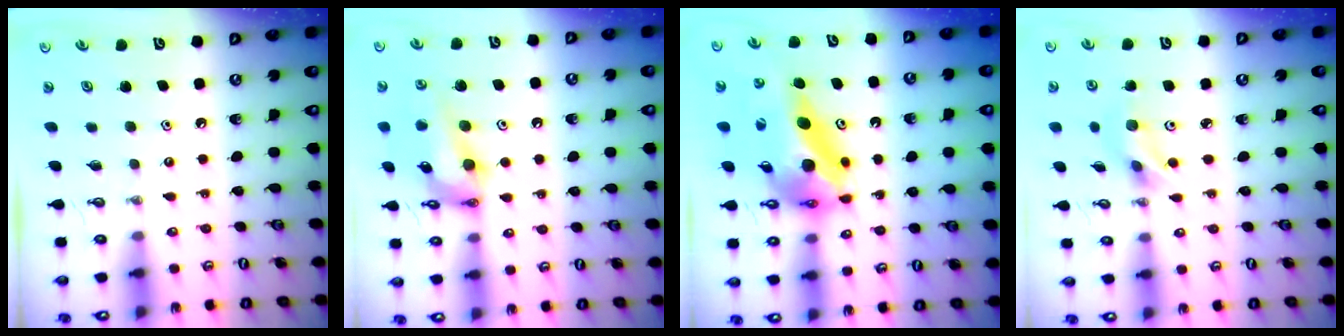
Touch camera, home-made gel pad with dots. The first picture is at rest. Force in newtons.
{"total": 14.8, "press": 14.8, "slide": 1.3}
{"total": 18.5, "press": 18.4, "slide": 1.9}
{"total": 6.0, "press": 4.4, "slide": 4.1}